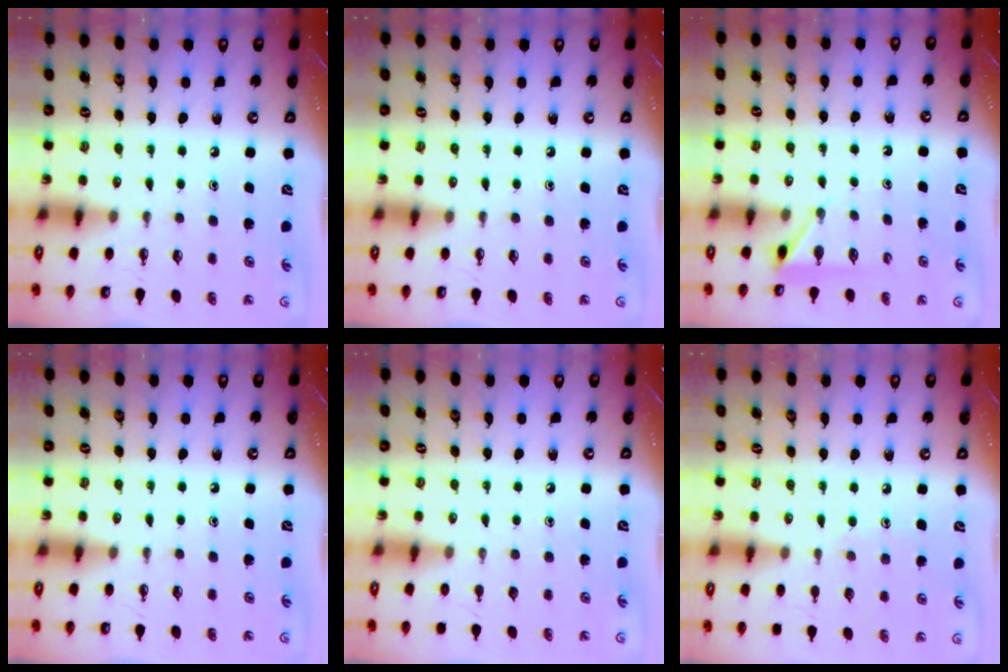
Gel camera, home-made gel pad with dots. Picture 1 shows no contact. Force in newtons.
{"total": 0.0}
{"total": 3.0, "press": 2.9, "slide": 0.4}
{"total": 0.0}
{"total": 0.0}
{"total": 4.8, "press": 4.8, "slide": 0.6}